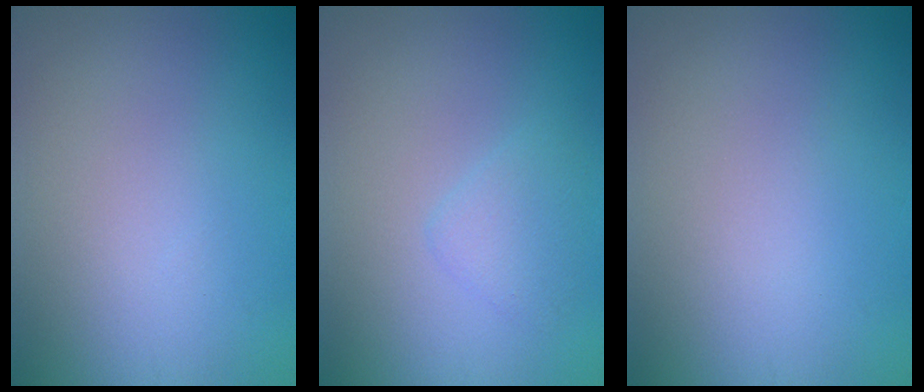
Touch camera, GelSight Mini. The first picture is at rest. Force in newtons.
{"total": 1.7, "press": 1.7, "slide": 0.1}
{"total": 0.0}